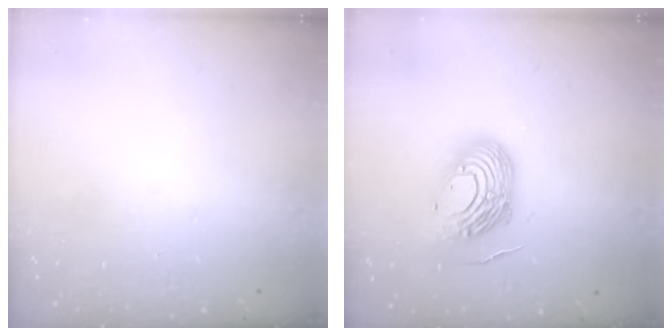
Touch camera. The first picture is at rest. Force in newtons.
{"total": 13.1, "press": 12.9, "slide": 2.2}